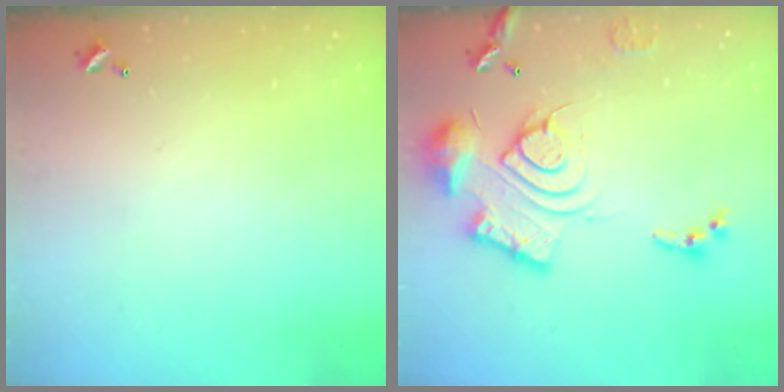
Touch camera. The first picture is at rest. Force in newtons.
{"total": 19.5, "press": 19.4, "slide": 2.0}